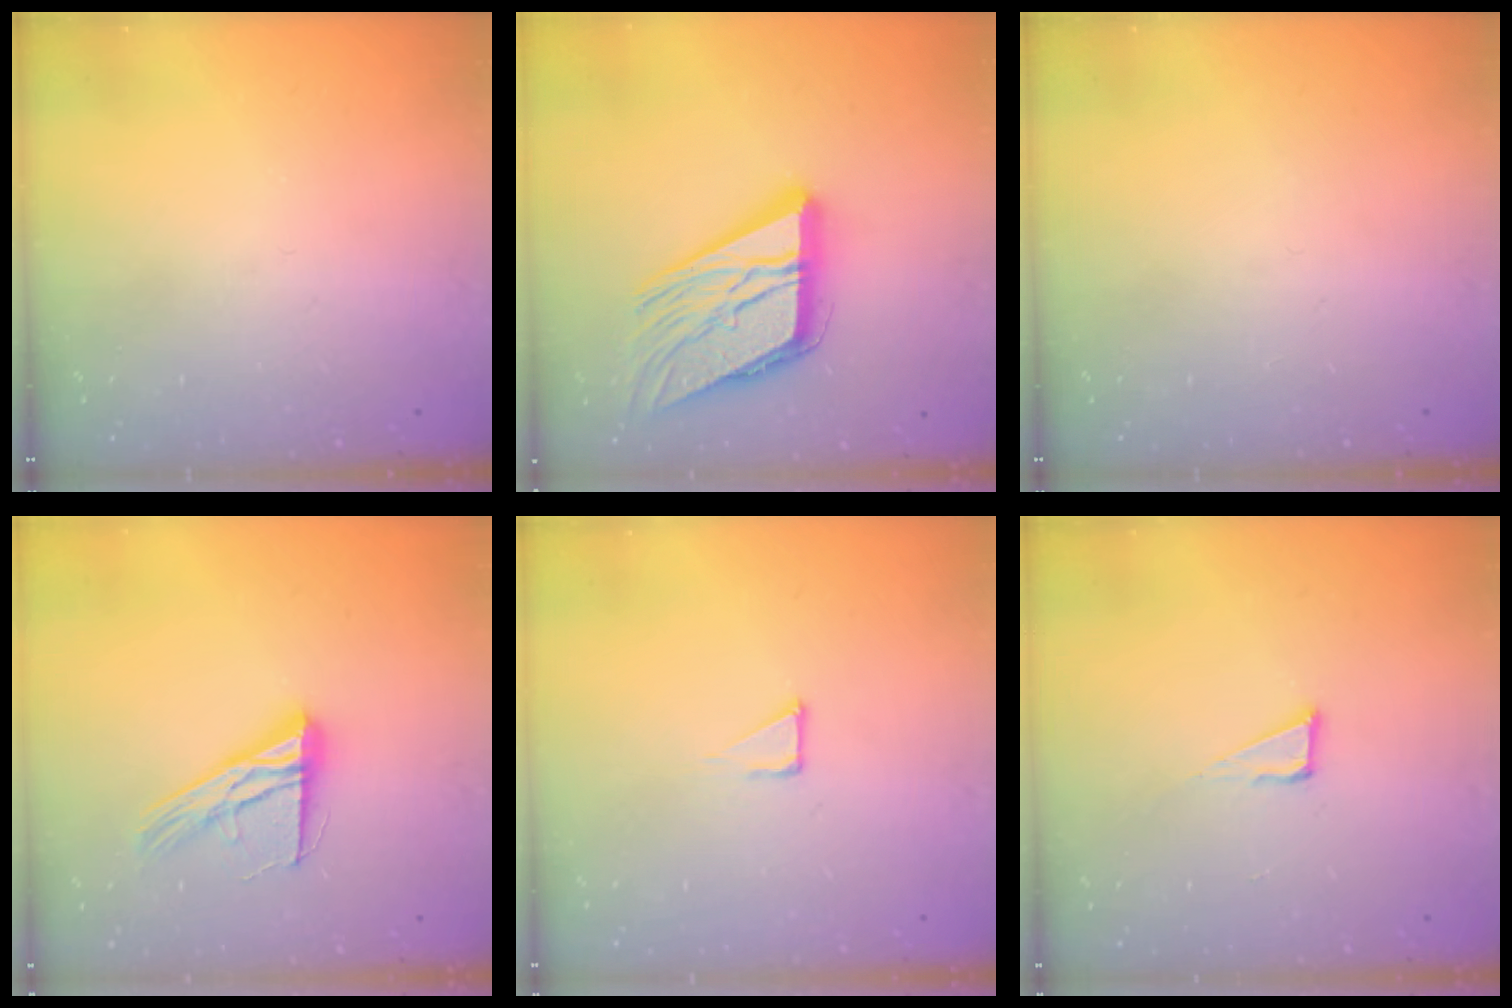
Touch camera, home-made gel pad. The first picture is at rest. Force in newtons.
{"total": 18.6, "press": 18.4, "slide": 2.2}
{"total": 0.0}
{"total": 14.0, "press": 14.0, "slide": 1.0}
{"total": 2.3, "press": 2.3, "slide": 0.1}
{"total": 5.1, "press": 5.0, "slide": 0.9}